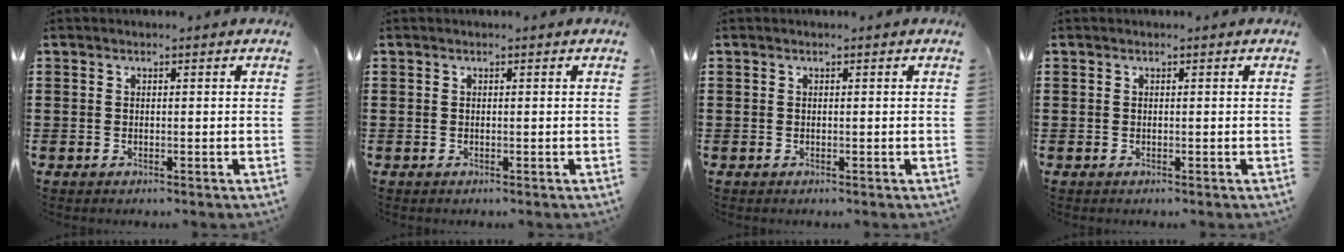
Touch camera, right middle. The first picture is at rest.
{"total": 0.0}
{"total": 0.0}
{"total": 0.0}